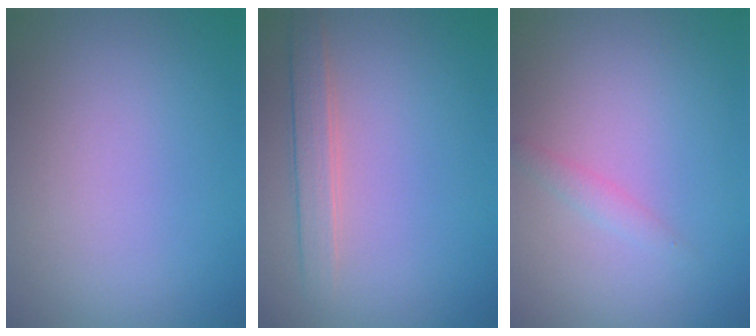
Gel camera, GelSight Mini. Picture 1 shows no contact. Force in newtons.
{"total": 2.2, "press": 2.2, "slide": 0.1}
{"total": 0.9, "press": 0.9, "slide": 0.0}